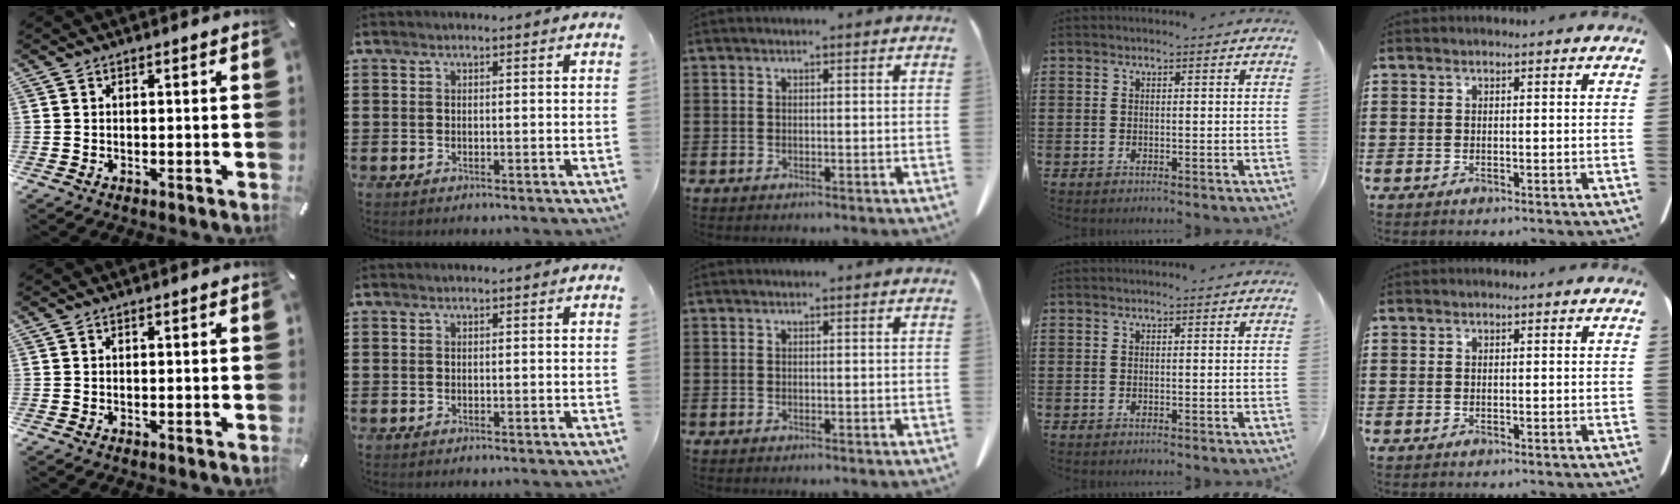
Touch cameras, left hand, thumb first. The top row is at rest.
{}